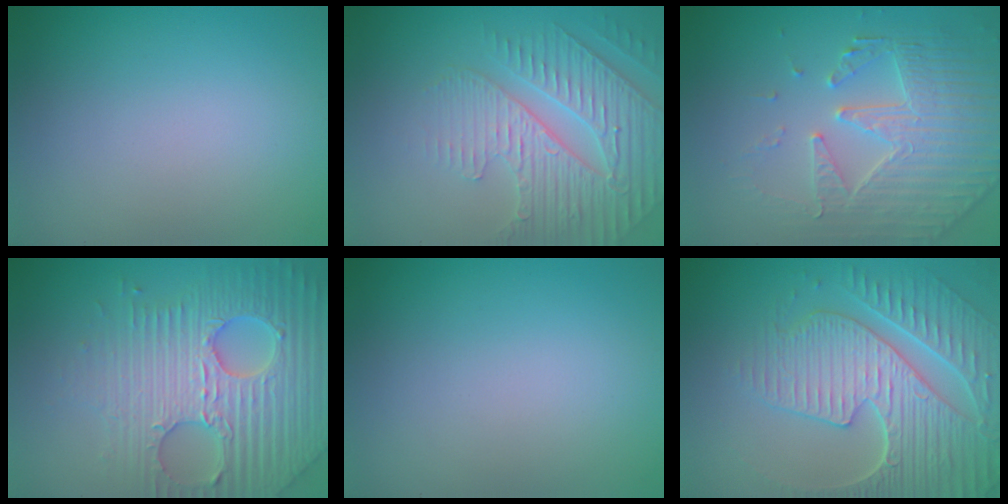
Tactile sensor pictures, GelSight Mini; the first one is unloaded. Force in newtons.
{"total": 5.1, "press": 4.6, "slide": 2.3}
{"total": 4.4, "press": 4.2, "slide": 1.3}
{"total": 7.3, "press": 7.1, "slide": 1.7}
{"total": 0.0}
{"total": 7.8, "press": 6.0, "slide": 5.0}